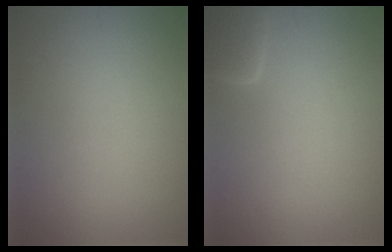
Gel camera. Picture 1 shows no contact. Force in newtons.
{"total": 2.3, "press": 2.3, "slide": 0.2}